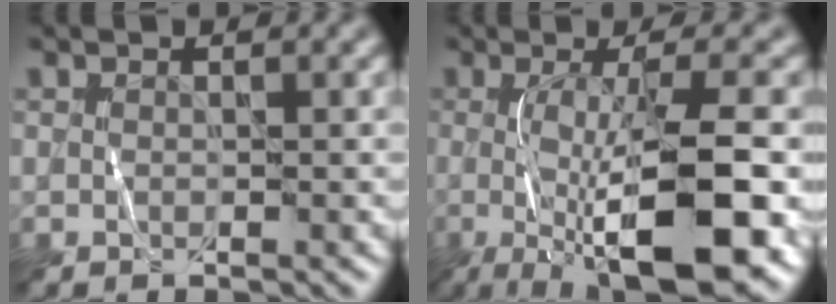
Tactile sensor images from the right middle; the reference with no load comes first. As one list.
[{"total": 13.0, "force": [-3.0, 3.6, 12.1], "torque": [-0.180, -0.008, -0.042]}]